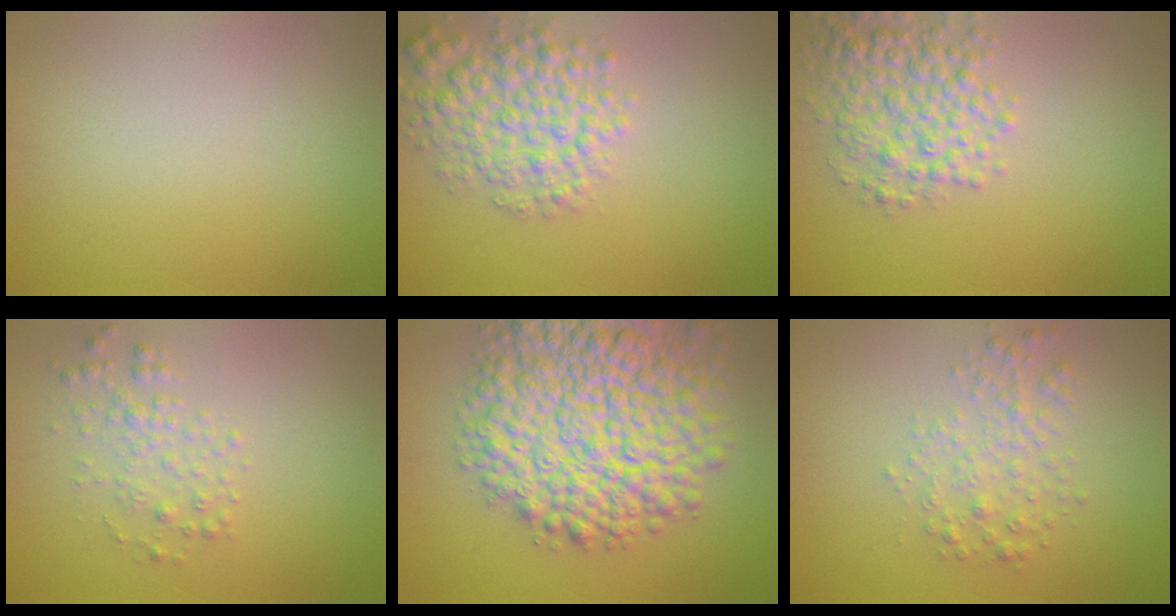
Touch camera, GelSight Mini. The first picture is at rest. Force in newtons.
{"total": 4.6, "press": 4.6, "slide": 0.2}
{"total": 4.5, "press": 4.5, "slide": 0.1}
{"total": 2.0, "press": 2.0, "slide": 0.0}
{"total": 12.3, "press": 12.3, "slide": 0.5}
{"total": 2.5, "press": 2.5, "slide": 0.1}